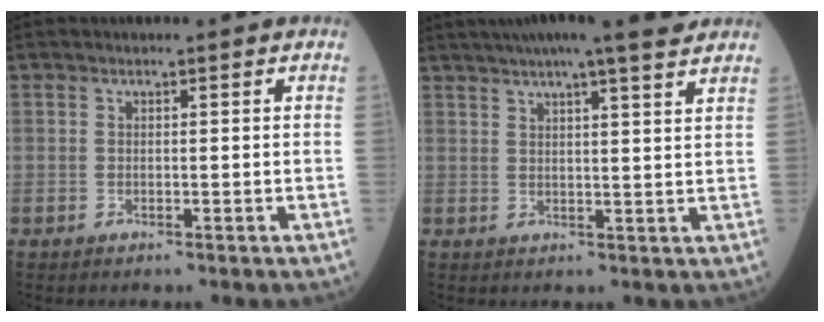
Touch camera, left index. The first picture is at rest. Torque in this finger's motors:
{"motor_torque": [0.14, -0.34, 0.78, 0.13]}